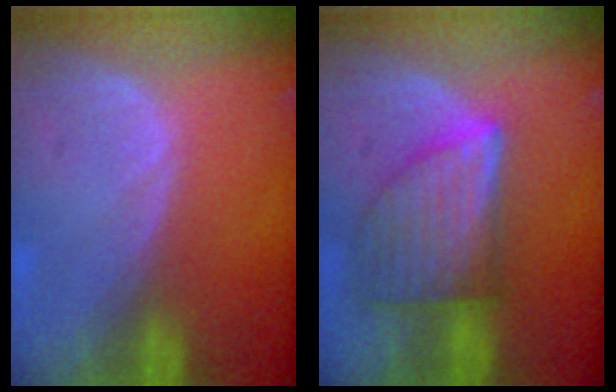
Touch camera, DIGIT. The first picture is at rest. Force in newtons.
{"total": 7.9, "press": 7.9, "slide": 0.3}